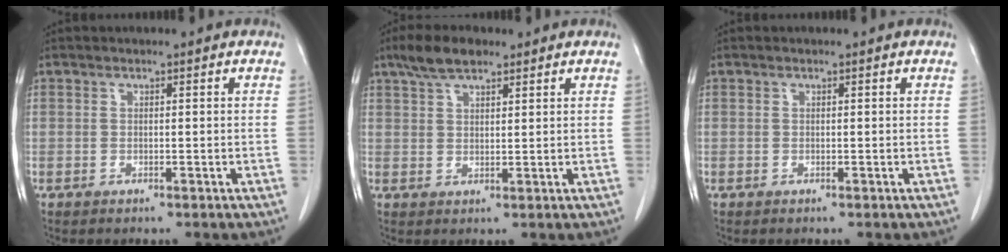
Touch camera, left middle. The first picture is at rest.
{"total": 5.4, "force": [3.9, 1.8, 3.2], "torque": [-0.068, 0.014, 0.074]}
{"total": 0.0}